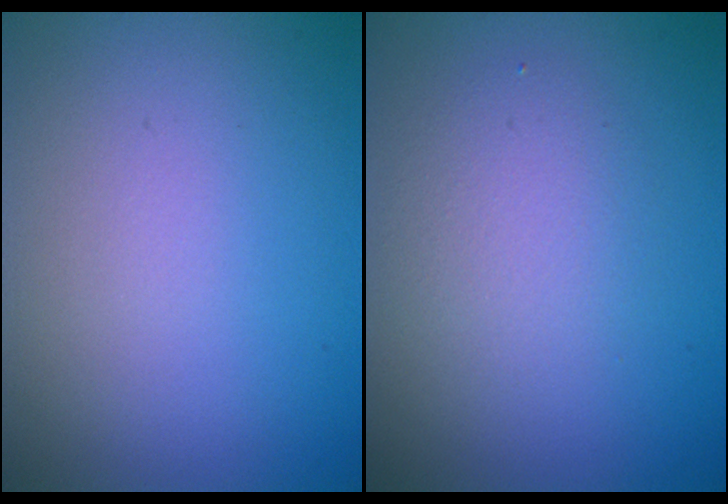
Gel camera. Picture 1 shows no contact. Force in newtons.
{"total": 2.5, "press": 2.5, "slide": 0.2}